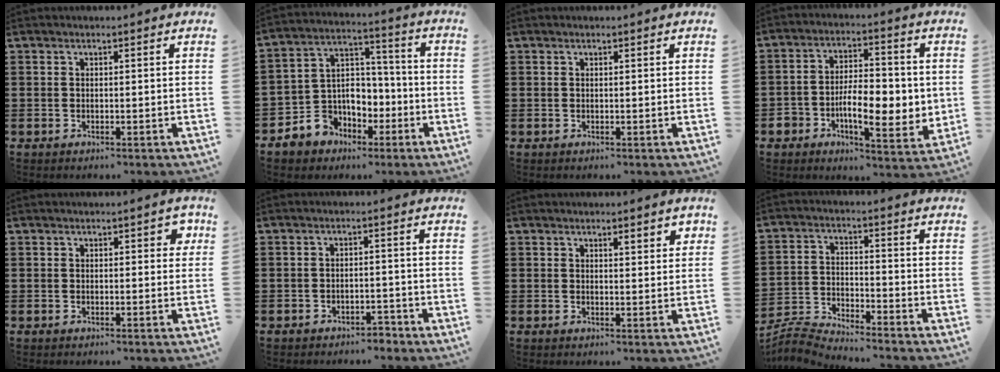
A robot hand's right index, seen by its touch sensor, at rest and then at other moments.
{"total": 7.1, "force": [-3.0, 6.4, 0.7], "torque": [-0.045, 0.004, -0.050]}
{"total": 0.0}
{"total": 8.8, "force": [-2.3, 4.7, 7.1], "torque": [-0.116, 0.005, -0.045]}
{"total": 1.7, "force": [0.5, 1.0, 1.3], "torque": [-0.002, -0.002, 0.001]}
{"total": 2.3, "force": [-2.2, 0.7, 0.3], "torque": [-0.012, 0.002, -0.046]}
{"total": 1.8, "force": [1.3, 0.5, 1.1], "torque": [-0.014, -0.001, 0.021]}
{"total": 4.9, "force": [-4.8, -0.2, 0.1], "torque": [-0.020, -0.006, -0.105]}